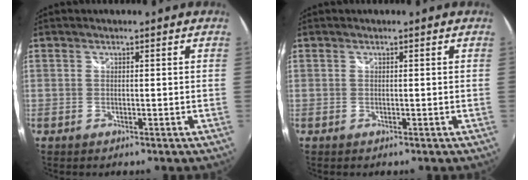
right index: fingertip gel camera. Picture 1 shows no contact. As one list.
[{"total": 0.0}]